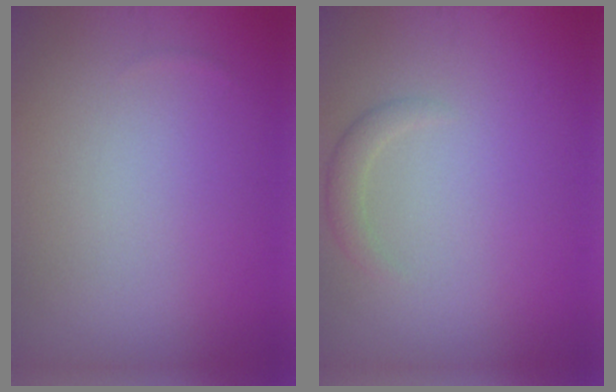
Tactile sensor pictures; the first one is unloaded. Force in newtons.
{"total": 1.2, "press": 1.2, "slide": 0.0}